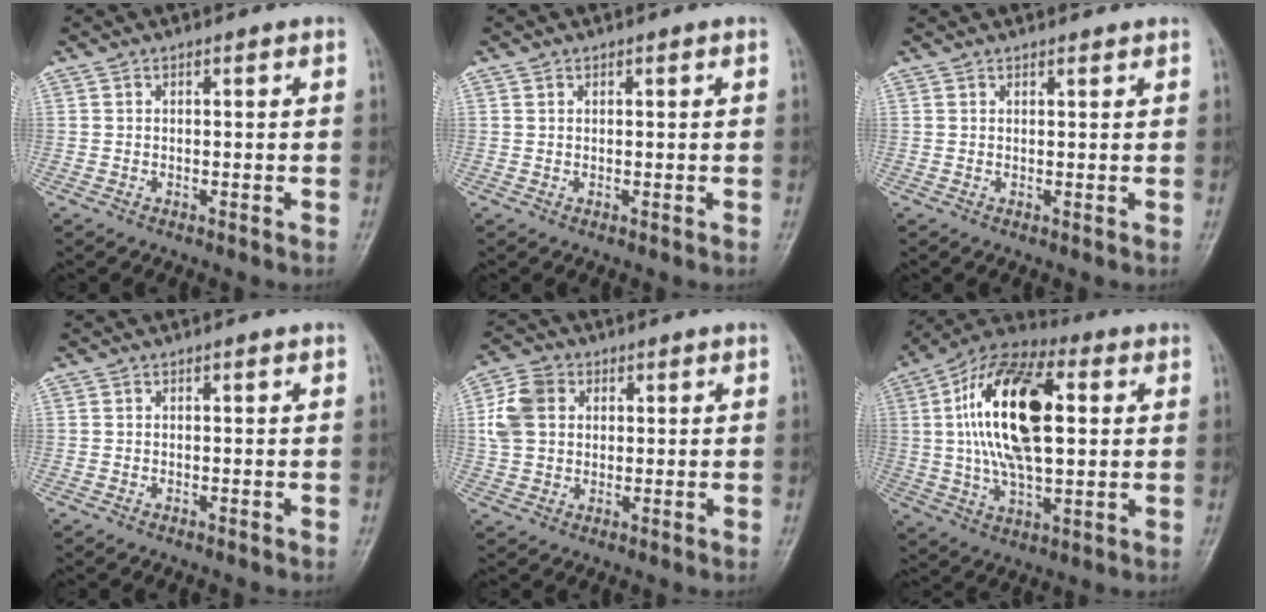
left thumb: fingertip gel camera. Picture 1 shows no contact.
{"total": 0.6, "force": [0.4, 0.4, 0.1], "torque": [0.000, -0.003, 0.007]}
{"total": 0.9, "force": [0.8, 0.2, 0.0], "torque": [-0.001, -0.007, 0.014]}
{"total": 0.0}
{"total": 7.8, "force": [1.7, 6.2, 4.5], "torque": [-0.077, 0.008, 0.029]}
{"total": 21.2, "force": [3.8, 10.3, 18.2], "torque": [-0.323, 0.009, 0.060]}